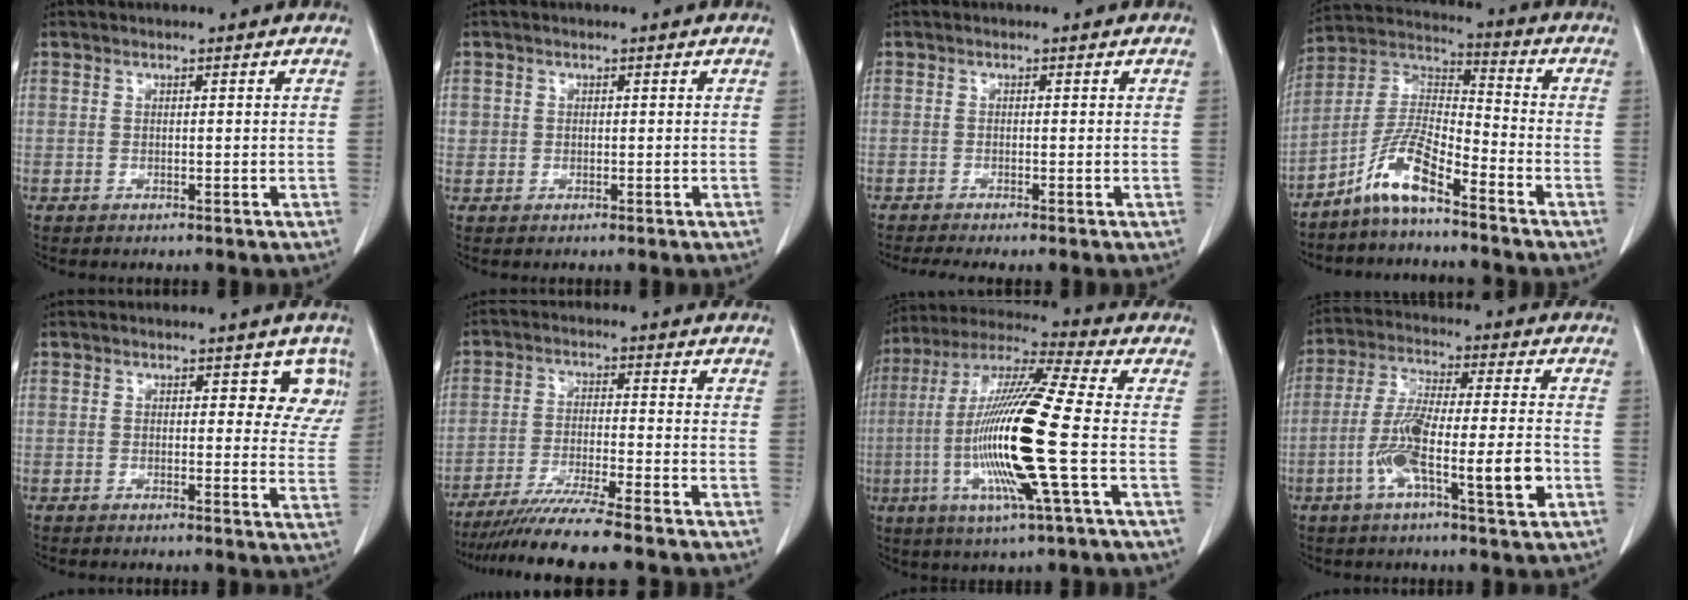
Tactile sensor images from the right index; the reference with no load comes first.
{"total": 1.2, "force": [0.2, 1.1, 0.2], "torque": [0.008, 0.004, 0.000]}
{"total": 2.7, "force": [-2.1, -0.1, 1.6], "torque": [-0.025, -0.006, -0.037]}
{"total": 8.7, "force": [-6.1, 1.2, 6.2], "torque": [-0.132, 0.011, -0.121]}
{"total": 4.9, "force": [2.5, 2.9, 3.1], "torque": [-0.005, -0.001, 0.017]}
{"total": 10.4, "force": [-8.7, -1.3, 5.5], "torque": [-0.082, -0.034, -0.144]}
{"total": 18.3, "force": [-3.3, 0.1, 18.0], "torque": [-0.368, -0.010, -0.072]}
{"total": 12.3, "force": [-3.9, 1.4, 11.6], "torque": [-0.211, 0.001, -0.070]}